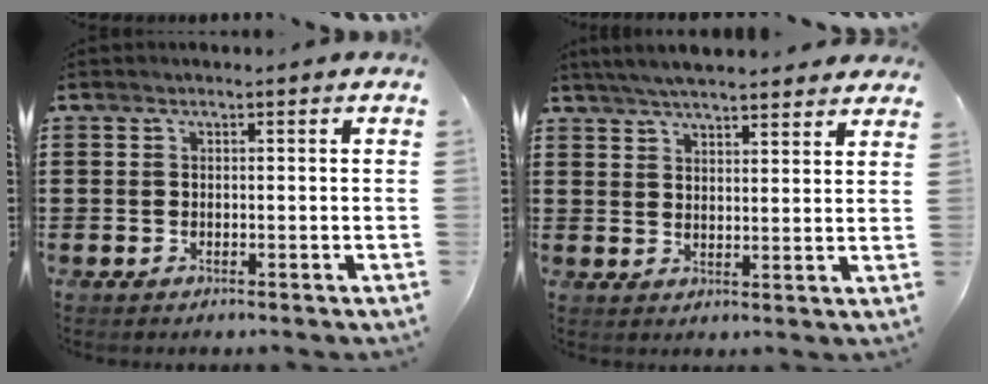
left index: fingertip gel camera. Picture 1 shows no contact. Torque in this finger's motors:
{"motor_torque": [1.21, -0.93, 1.05, 0.14]}